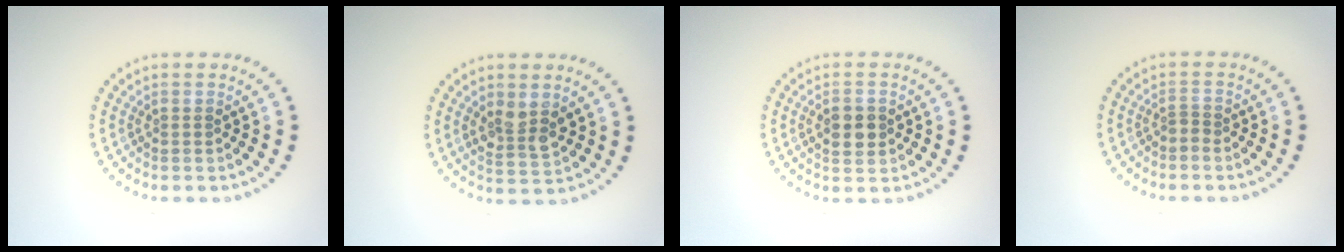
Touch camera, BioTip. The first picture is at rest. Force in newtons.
{"total": 2.9, "press": 2.8, "slide": 0.8}
{"total": 3.0, "press": 3.0, "slide": 0.1}
{"total": 0.7, "press": 0.4, "slide": 0.6}